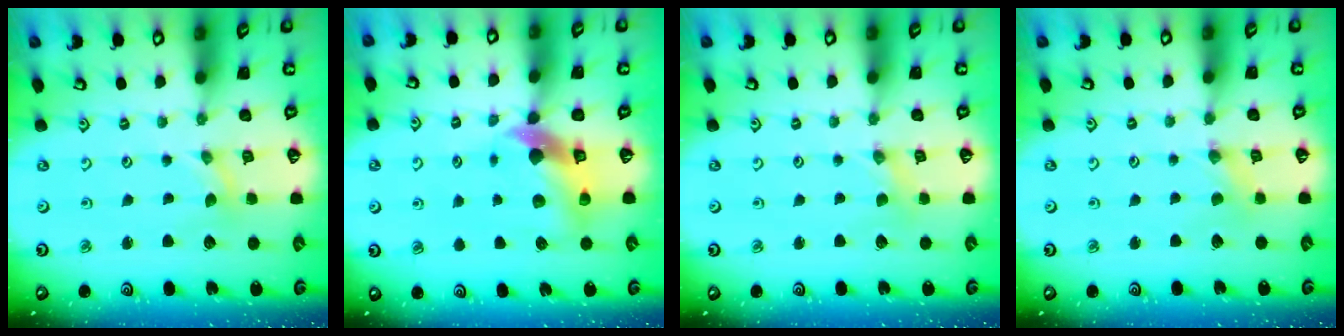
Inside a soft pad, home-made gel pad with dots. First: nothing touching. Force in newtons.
{"total": 10.4, "press": 10.3, "slide": 1.6}
{"total": 0.0}
{"total": 0.0}